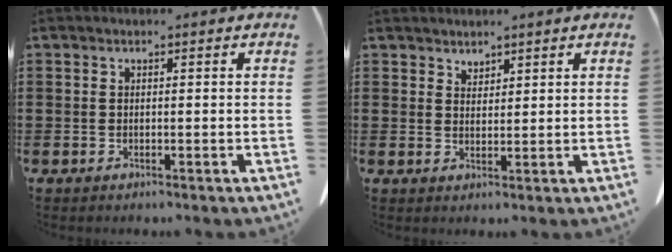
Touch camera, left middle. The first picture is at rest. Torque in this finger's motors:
{"motor_torque": [1.17, 0.97, -0.04, 0.00]}